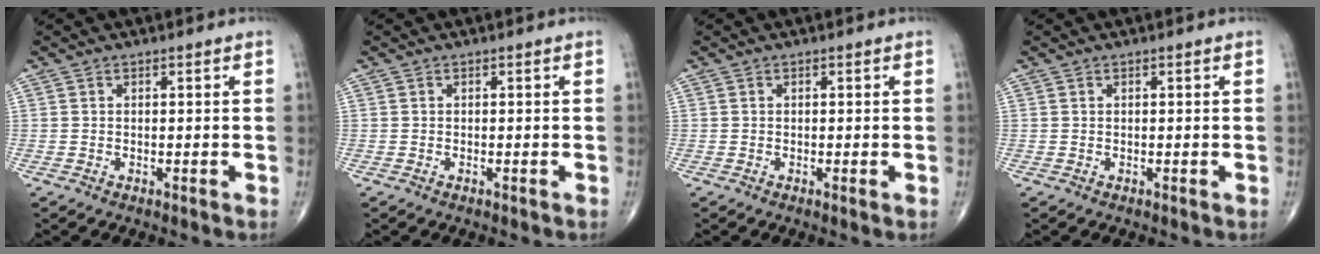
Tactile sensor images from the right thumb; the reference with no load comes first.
{"total": 0.0}
{"total": 0.6, "force": [-0.2, 0.0, 0.5], "torque": [-0.014, -0.002, -0.005]}
{"total": 0.0}